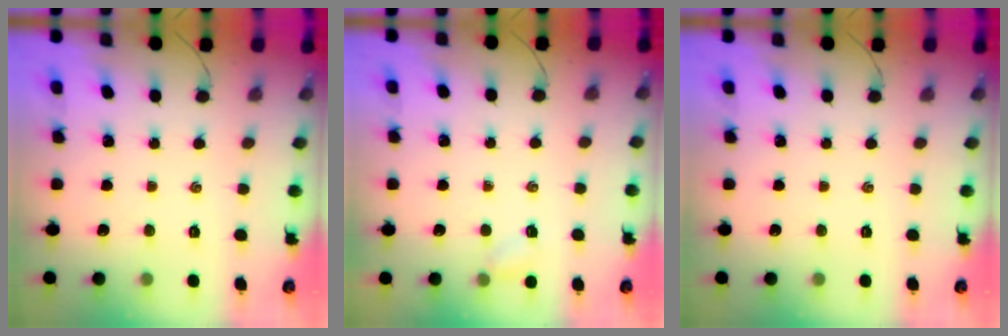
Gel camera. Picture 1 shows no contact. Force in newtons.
{"total": 2.5, "press": 2.3, "slide": 0.9}
{"total": 0.0}